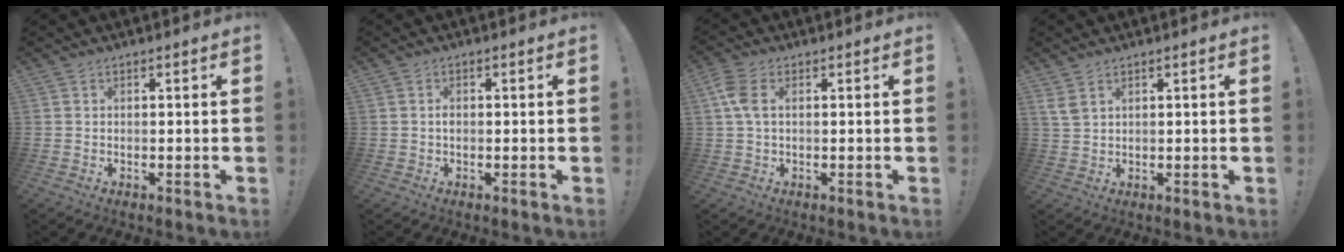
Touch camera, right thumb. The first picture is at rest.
{"total": 1.0, "force": [-0.4, 0.6, 0.6], "torque": [-0.017, 0.004, -0.007]}
{"total": 5.5, "force": [1.1, 2.7, 4.7], "torque": [-0.093, 0.002, 0.018]}
{"total": 3.3, "force": [2.0, 1.5, 2.2], "torque": [-0.053, -0.003, 0.041]}